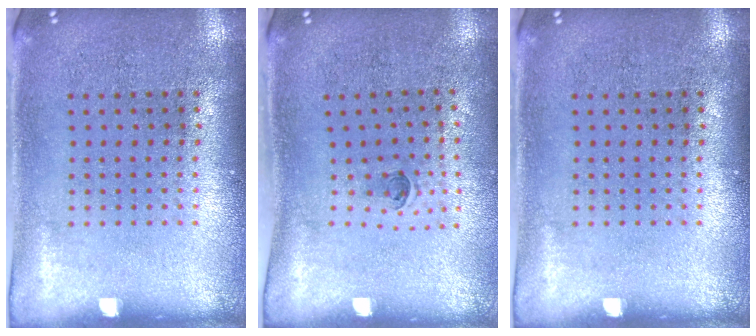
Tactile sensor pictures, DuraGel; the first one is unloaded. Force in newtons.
{"total": 0.5, "press": 0.3, "slide": 0.4}
{"total": 0.0}